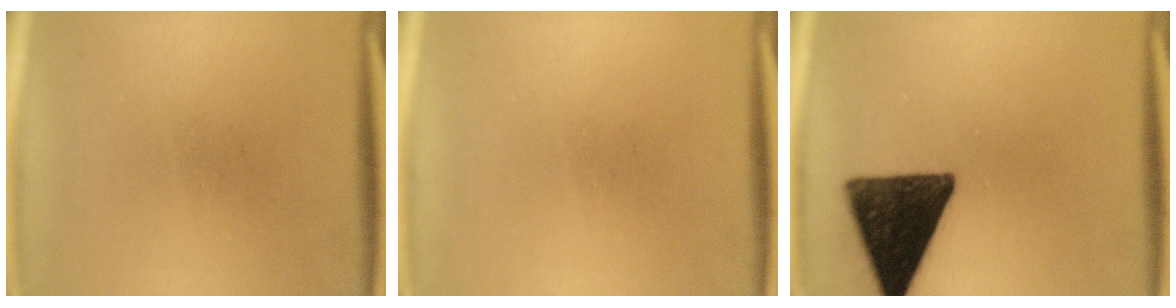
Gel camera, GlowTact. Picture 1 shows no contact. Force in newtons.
{"total": 0.0}
{"total": 14.7}